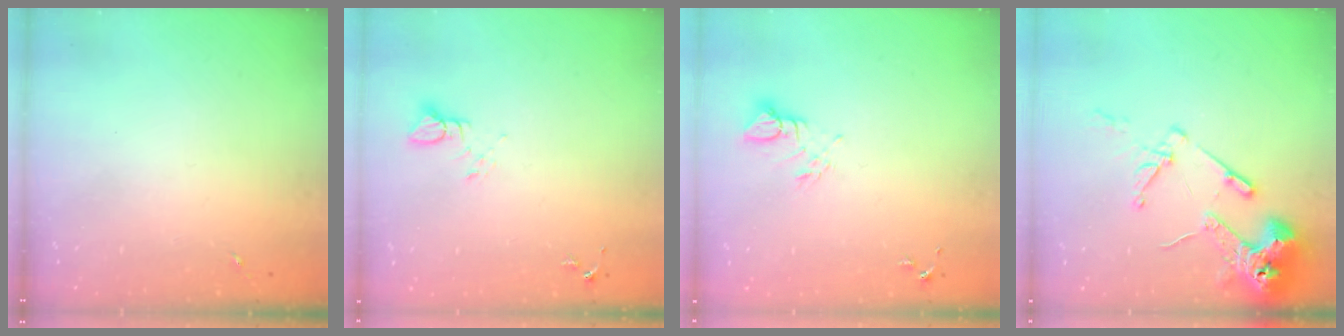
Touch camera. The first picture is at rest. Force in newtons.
{"total": 3.9, "press": 3.9, "slide": 0.2}
{"total": 4.8, "press": 4.8, "slide": 0.2}
{"total": 14.1, "press": 13.9, "slide": 2.0}